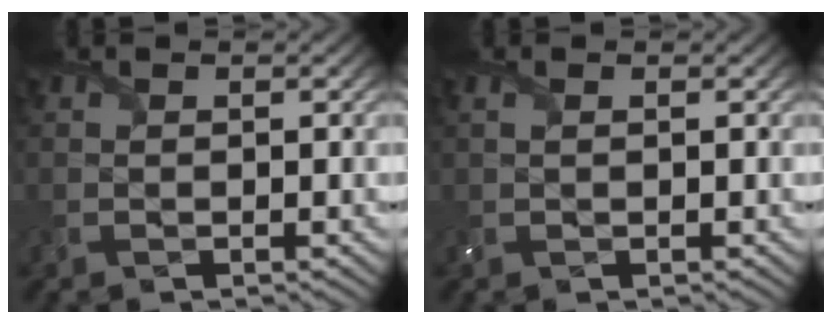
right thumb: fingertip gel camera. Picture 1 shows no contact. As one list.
[{"total": 0.8, "force": [0.4, 0.3, 0.6], "torque": [-0.019, 0.003, 0.008]}]